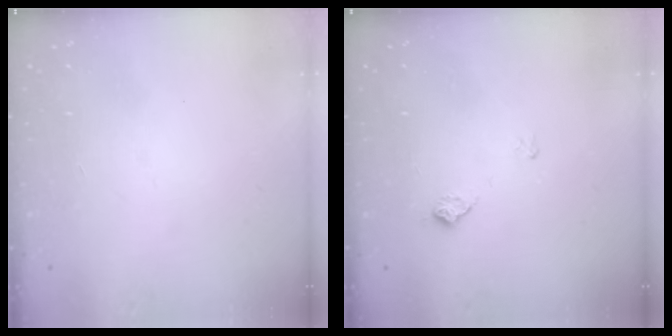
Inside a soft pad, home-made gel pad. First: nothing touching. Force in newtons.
{"total": 6.6, "press": 6.5, "slide": 0.7}